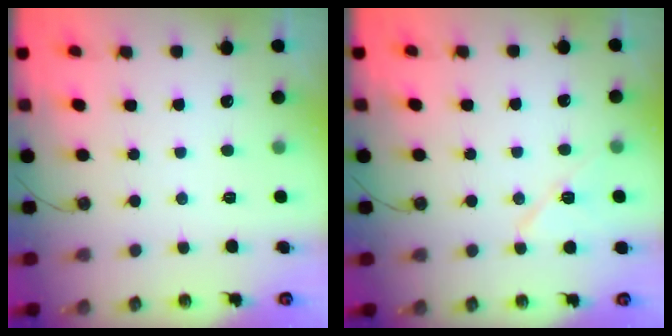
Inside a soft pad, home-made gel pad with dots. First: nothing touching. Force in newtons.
{"total": 8.8, "press": 8.7, "slide": 1.7}